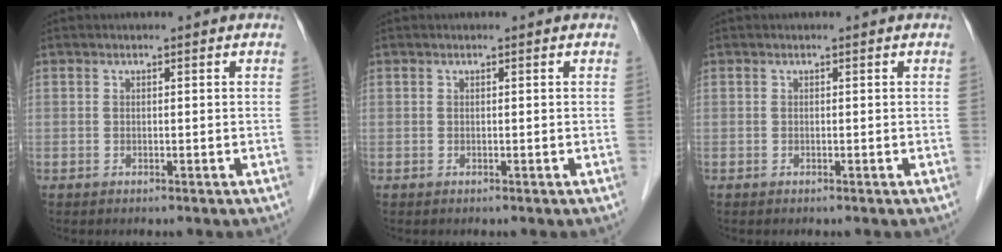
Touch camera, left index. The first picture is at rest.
{"total": 0.0}
{"total": 0.0}